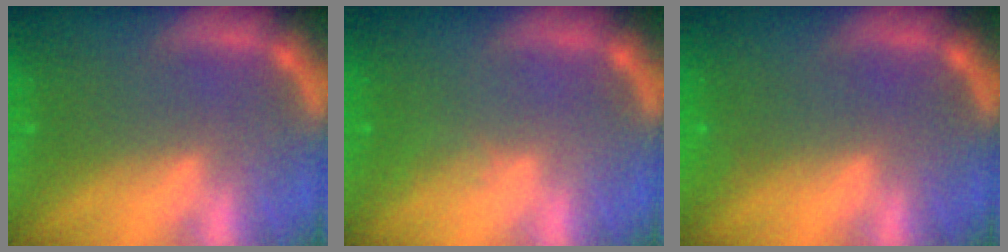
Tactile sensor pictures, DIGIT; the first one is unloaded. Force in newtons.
{"total": 1.0}
{"total": 0.9}